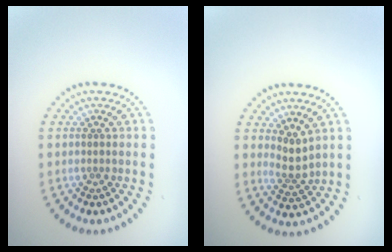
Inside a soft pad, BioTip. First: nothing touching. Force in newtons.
{"total": 2.3, "press": 1.5, "slide": 1.7}